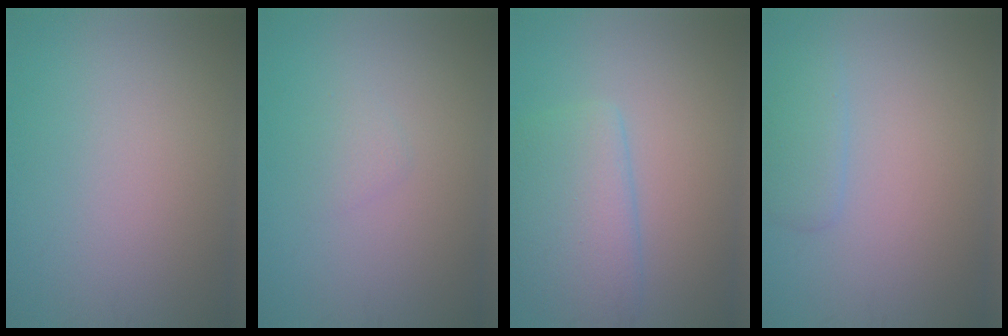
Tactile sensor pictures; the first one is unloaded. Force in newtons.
{"total": 1.0, "press": 1.0, "slide": 0.1}
{"total": 4.6, "press": 4.6, "slide": 0.3}
{"total": 1.8, "press": 1.8, "slide": 0.2}